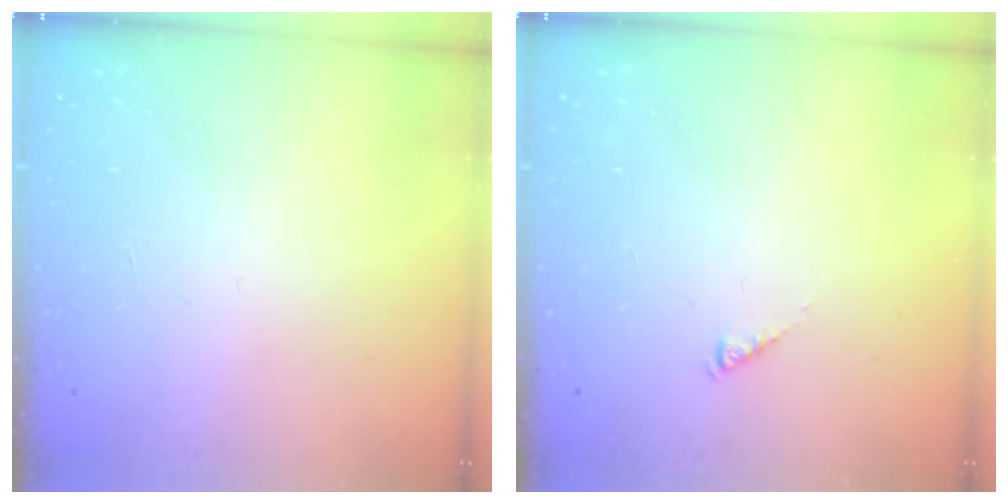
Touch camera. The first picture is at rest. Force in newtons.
{"total": 0.0}